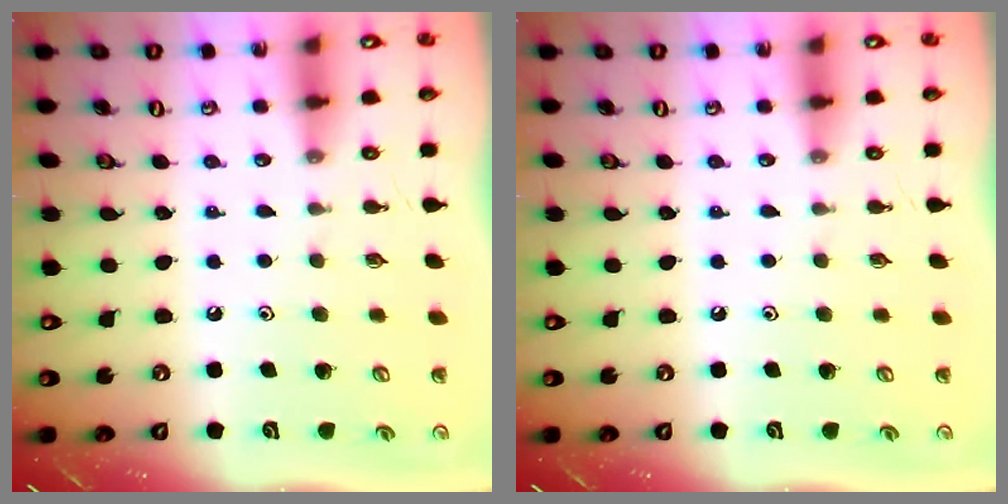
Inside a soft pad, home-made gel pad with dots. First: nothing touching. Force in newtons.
{"total": 0.0}